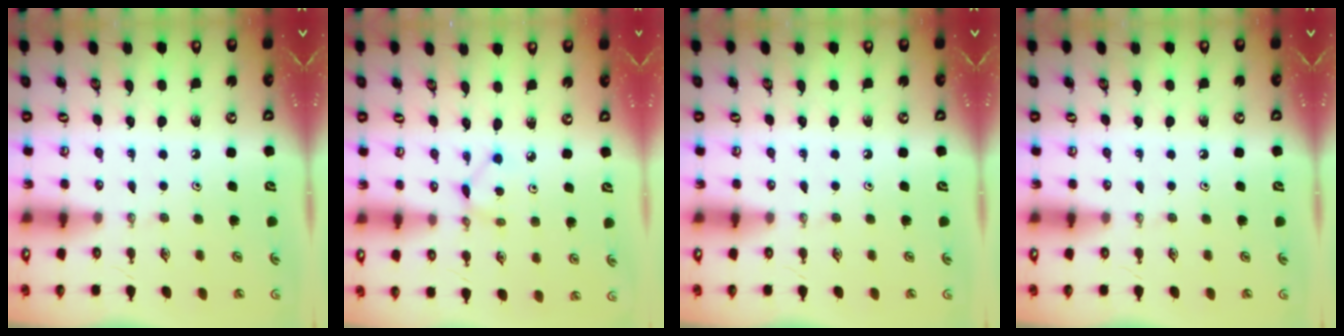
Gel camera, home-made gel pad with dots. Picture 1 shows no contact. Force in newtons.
{"total": 3.2, "press": 3.2, "slide": 0.4}
{"total": 0.0}
{"total": 0.0}